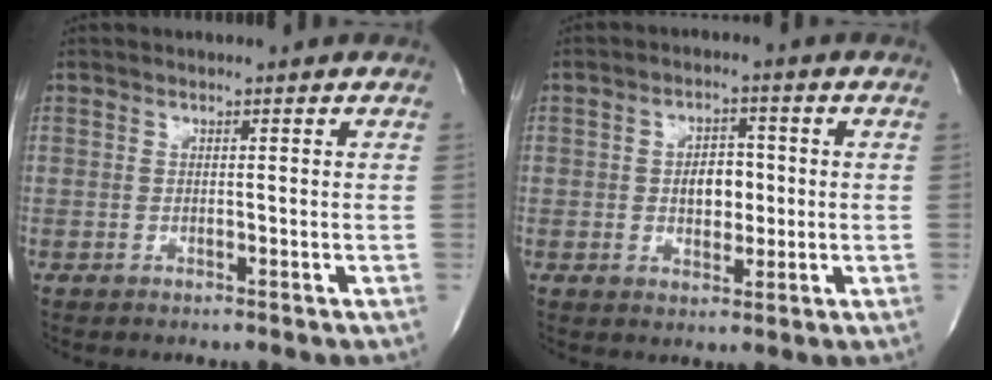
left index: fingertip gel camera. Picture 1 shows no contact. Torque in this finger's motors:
{"motor_torque": [0.35, -0.01, 0.28, 0.06]}